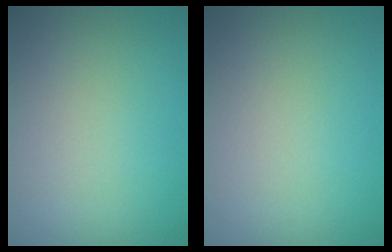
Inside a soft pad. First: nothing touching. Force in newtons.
{"total": 0.0}